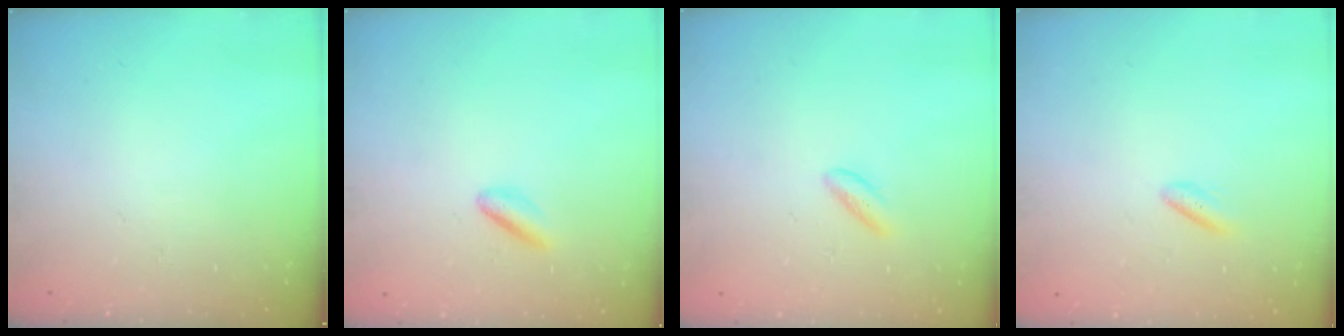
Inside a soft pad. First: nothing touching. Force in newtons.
{"total": 3.0, "press": 2.9, "slide": 0.6}
{"total": 2.2, "press": 2.0, "slide": 0.9}
{"total": 2.0, "press": 1.7, "slide": 1.0}